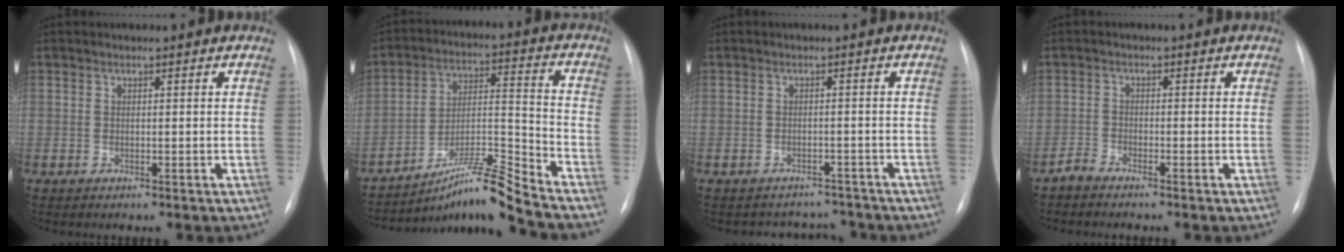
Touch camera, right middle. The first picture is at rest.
{"total": 10.7, "force": [-9.4, -2.5, 4.3], "torque": [-0.079, 0.014, -0.162]}
{"total": 4.8, "force": [-4.4, 1.5, -1.0], "torque": [0.016, 0.020, -0.055]}
{"total": 1.8, "force": [-1.7, 0.2, 0.4], "torque": [-0.011, -0.003, -0.036]}